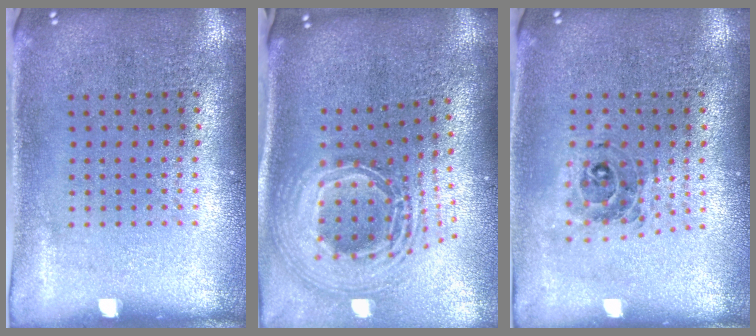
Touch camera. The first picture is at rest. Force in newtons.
{"total": 2.9, "press": 2.0, "slide": 2.1}
{"total": 0.8, "press": 0.8, "slide": 0.2}